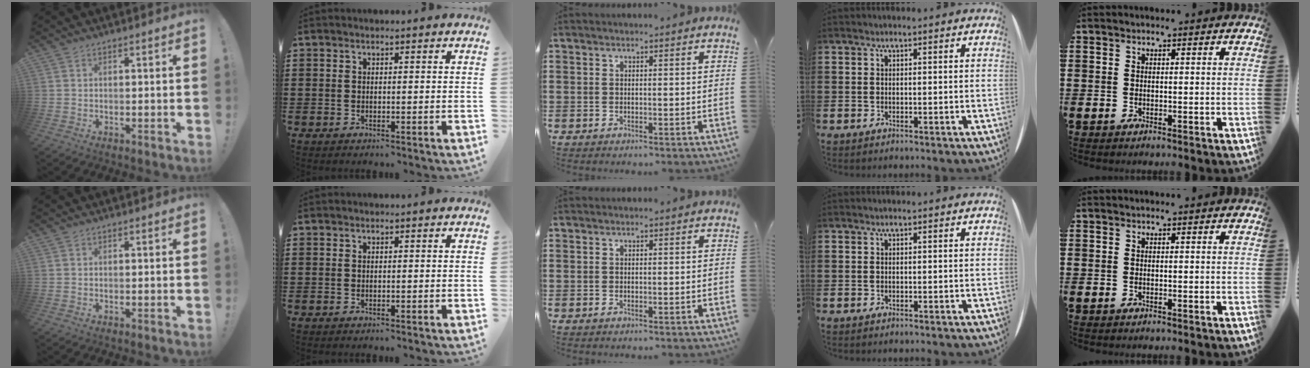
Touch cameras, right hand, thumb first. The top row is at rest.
{}